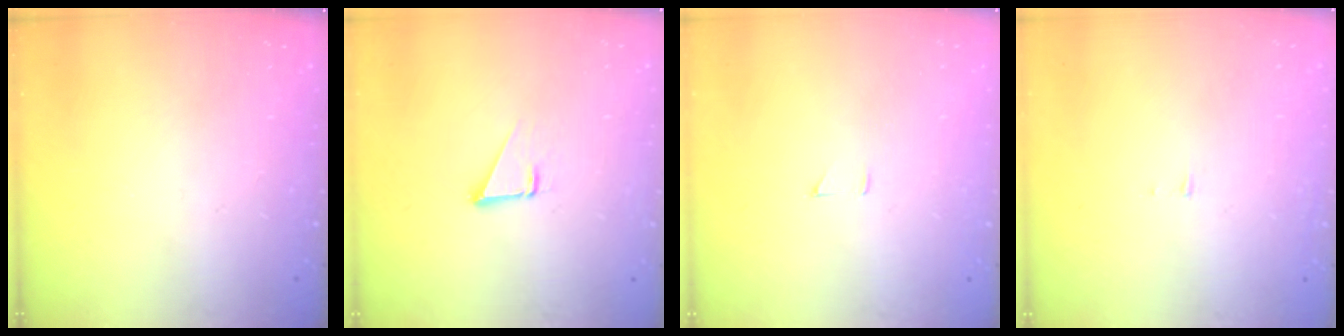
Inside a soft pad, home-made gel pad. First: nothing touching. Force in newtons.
{"total": 1.9, "press": 1.9, "slide": 0.0}
{"total": 3.8, "press": 3.8, "slide": 0.3}
{"total": 3.8, "press": 3.8, "slide": 0.3}